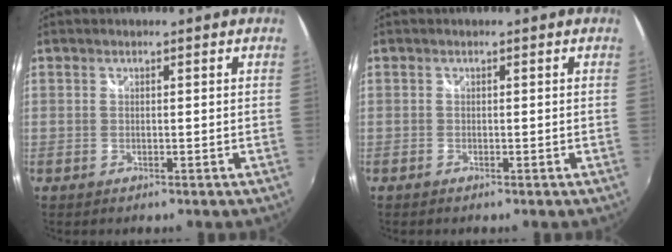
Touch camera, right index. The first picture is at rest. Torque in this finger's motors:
{"motor_torque": [0.06, -0.03, 0.04, 0.00]}